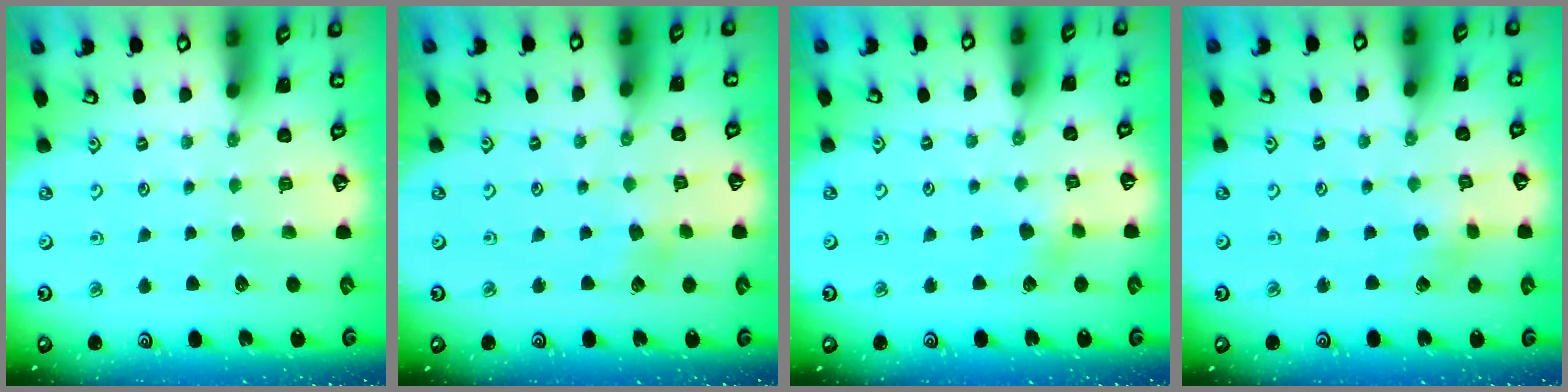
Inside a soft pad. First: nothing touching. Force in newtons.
{"total": 3.5, "press": 3.5, "slide": 0.3}
{"total": 3.5, "press": 3.5, "slide": 0.4}
{"total": 2.6, "press": 2.6, "slide": 0.4}